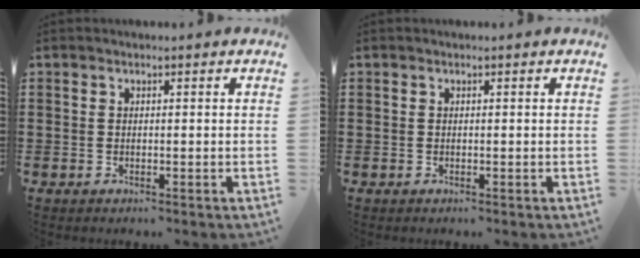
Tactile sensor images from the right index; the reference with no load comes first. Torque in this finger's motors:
{"motor_torque": [0.00, 0.00, 0.00, 0.00]}